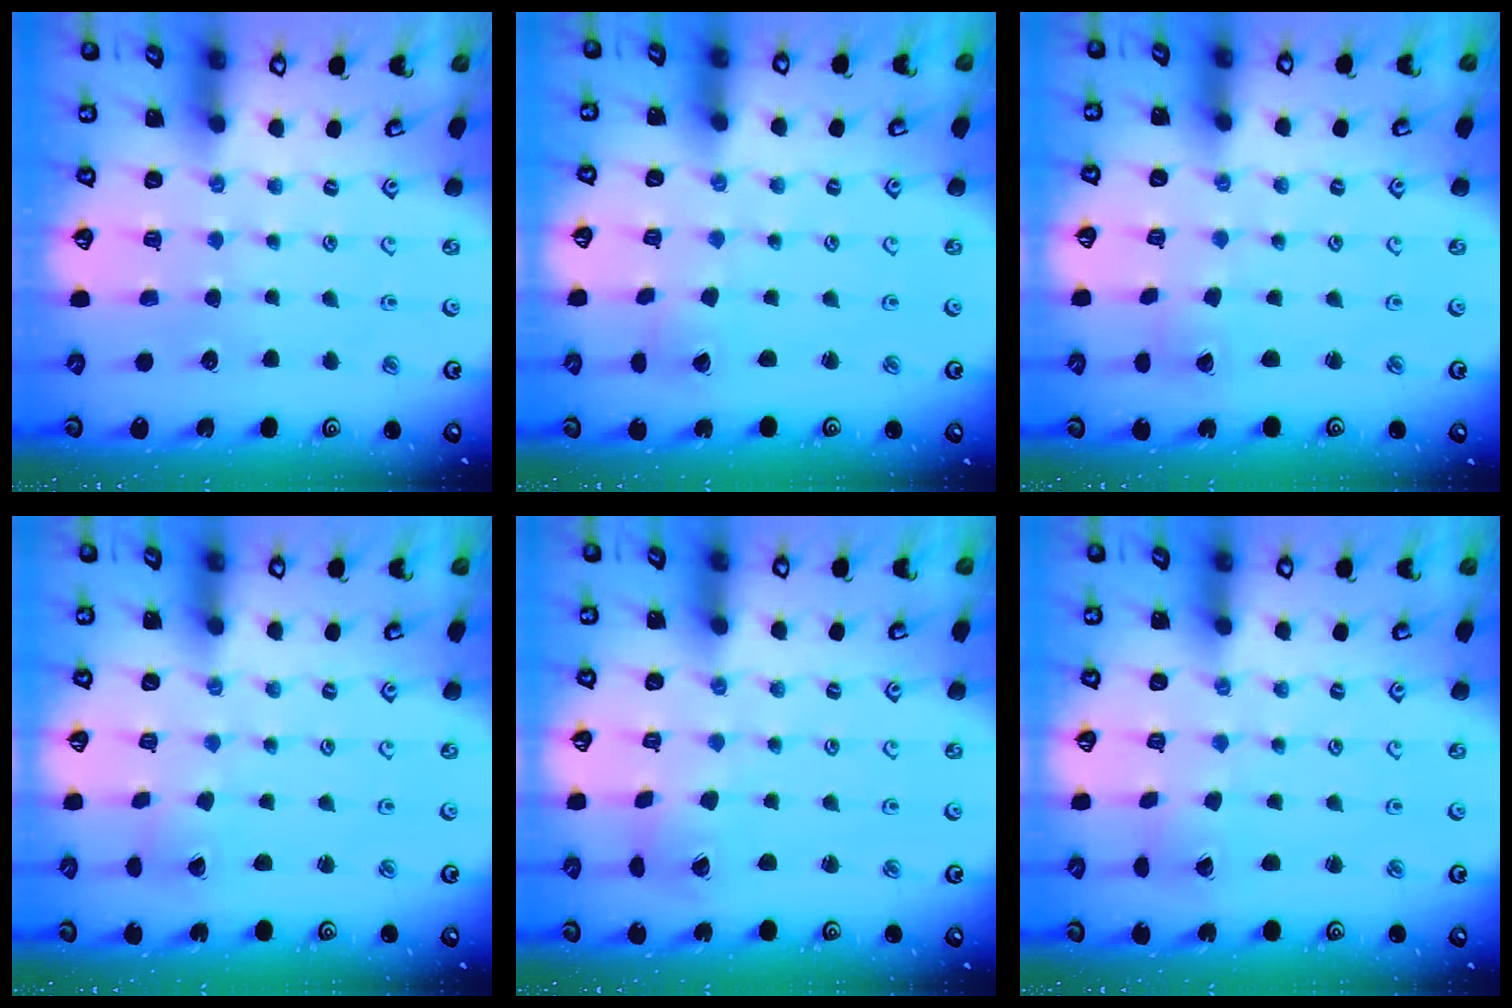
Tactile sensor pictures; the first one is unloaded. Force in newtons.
{"total": 2.0, "press": 2.0, "slide": 0.2}
{"total": 0.0}
{"total": 1.0, "press": 1.0, "slide": 0.0}
{"total": 1.5, "press": 1.5, "slide": 0.2}
{"total": 1.1, "press": 1.1, "slide": 0.1}